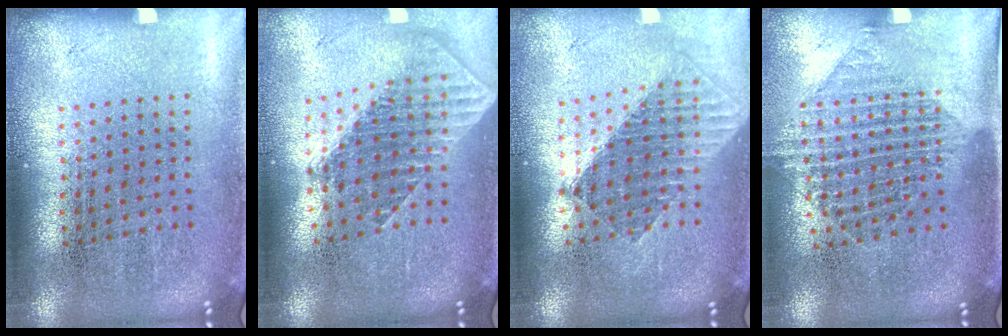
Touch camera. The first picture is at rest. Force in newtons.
{"total": 1.9, "press": 1.5, "slide": 1.2}
{"total": 1.6, "press": 1.3, "slide": 0.9}
{"total": 1.5, "press": 1.3, "slide": 0.9}